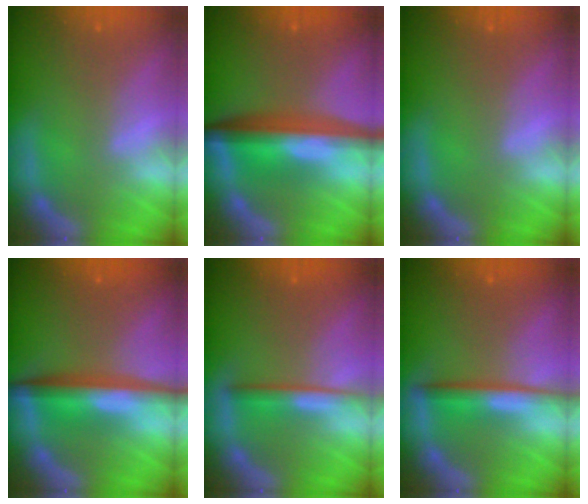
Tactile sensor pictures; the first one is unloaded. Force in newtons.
{"total": 9.0}
{"total": 0.0}
{"total": 6.5}
{"total": 3.0}
{"total": 4.0}